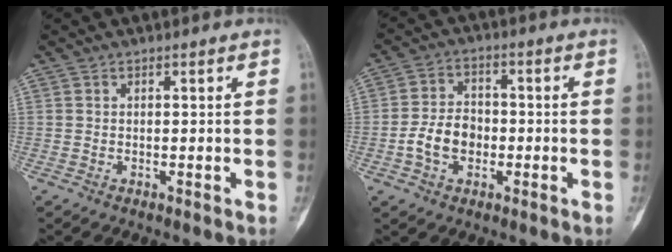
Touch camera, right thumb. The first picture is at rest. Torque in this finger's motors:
{"motor_torque": [1.23, 1.02, 0.57, -0.43, 0.01]}